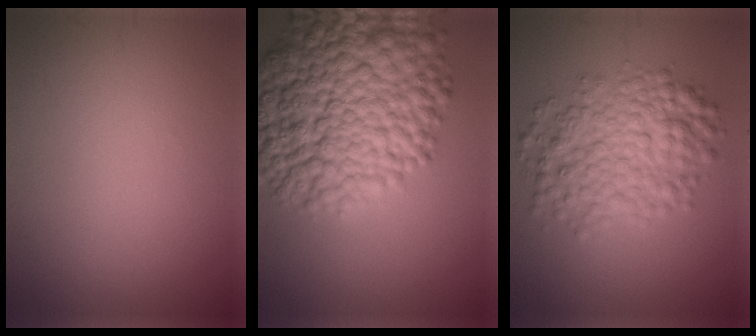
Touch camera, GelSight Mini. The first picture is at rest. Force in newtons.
{"total": 14.1, "press": 14.1, "slide": 0.3}
{"total": 6.7, "press": 6.7, "slide": 0.1}